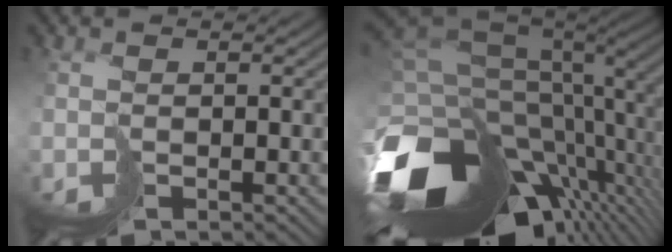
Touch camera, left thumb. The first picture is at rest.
{"total": 16.1, "force": [-5.6, 8.9, 12.2], "torque": [-0.279, -0.042, -0.071]}